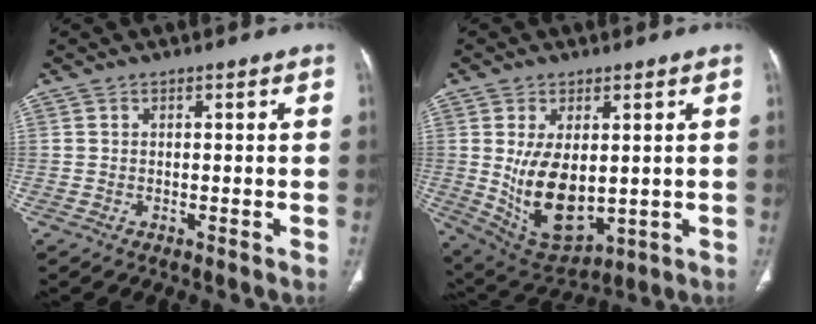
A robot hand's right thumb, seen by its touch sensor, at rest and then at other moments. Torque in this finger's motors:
{"motor_torque": [-0.58, 1.27, 0.77, 0.72, 0.40]}